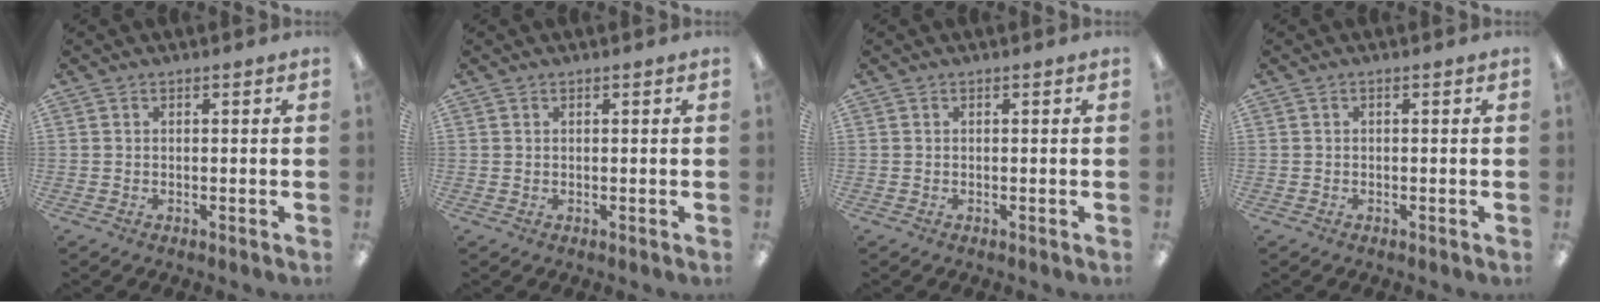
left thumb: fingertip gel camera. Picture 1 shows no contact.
{"total": 0.5, "force": [0.5, 0.1, 0.1], "torque": [-0.002, 0.000, 0.010]}
{"total": 0.0}
{"total": 0.0}